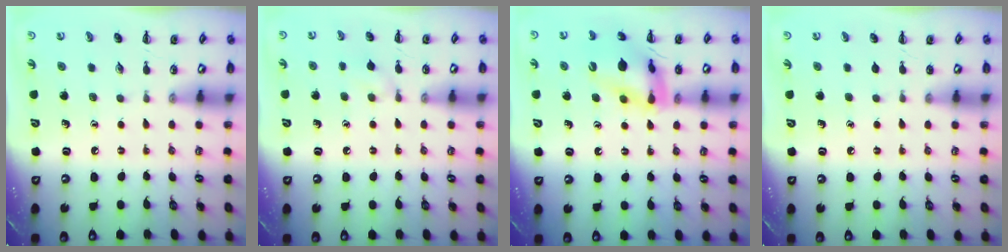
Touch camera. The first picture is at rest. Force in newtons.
{"total": 6.2, "press": 5.9, "slide": 2.0}
{"total": 14.4, "press": 14.2, "slide": 2.0}
{"total": 0.0}